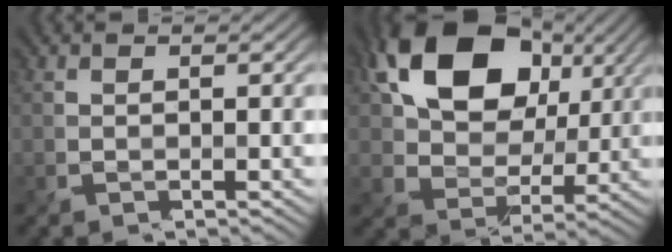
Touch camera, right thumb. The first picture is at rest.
{"total": 13.9, "force": [5.1, 9.6, 8.8], "torque": [-0.165, 0.015, 0.089]}